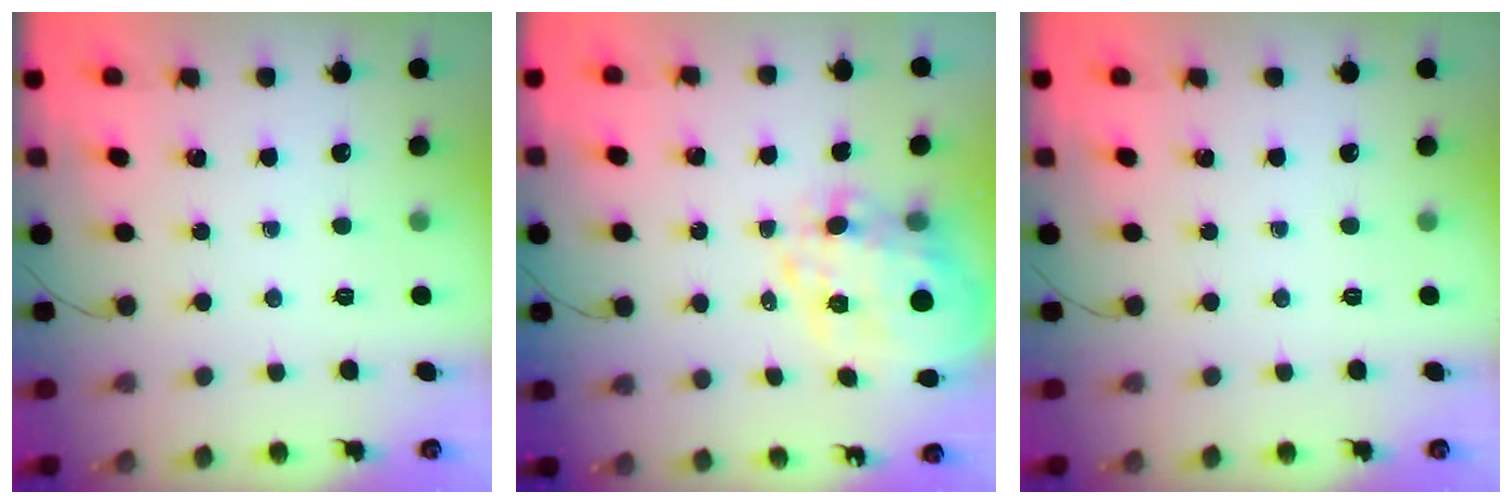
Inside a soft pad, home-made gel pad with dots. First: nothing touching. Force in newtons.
{"total": 12.2, "press": 12.0, "slide": 2.2}
{"total": 0.0}